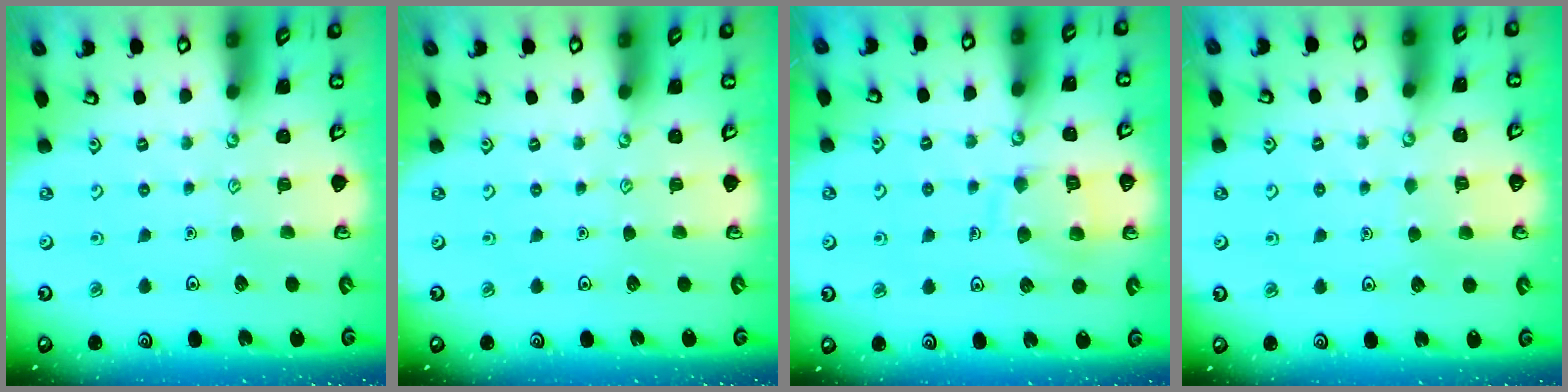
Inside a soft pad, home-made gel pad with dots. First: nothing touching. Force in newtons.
{"total": 0.0}
{"total": 11.7, "press": 11.6, "slide": 1.3}
{"total": 3.5, "press": 3.5, "slide": 0.2}